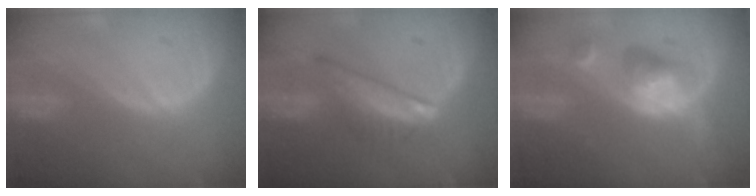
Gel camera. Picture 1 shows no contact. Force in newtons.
{"total": 7.5, "press": 6.4, "slide": 3.9}
{"total": 6.0, "press": 5.5, "slide": 2.5}